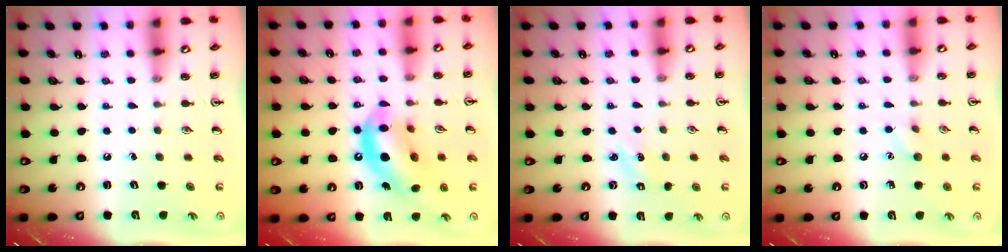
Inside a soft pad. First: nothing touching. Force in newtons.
{"total": 13.9, "press": 13.3, "slide": 4.0}
{"total": 1.3, "press": 1.2, "slide": 0.4}
{"total": 5.7, "press": 5.5, "slide": 1.8}